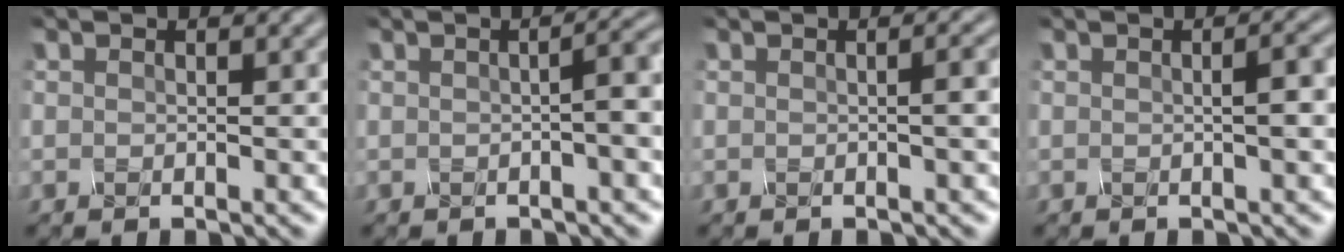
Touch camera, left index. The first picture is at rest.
{"total": 4.7, "force": [0.0, 1.4, 4.5], "torque": [-0.042, 0.017, -0.003]}
{"total": 2.2, "force": [0.0, 0.8, 2.1], "torque": [-0.017, 0.006, -0.005]}
{"total": 2.8, "force": [0.1, 0.8, 2.7], "torque": [-0.024, 0.009, -0.005]}